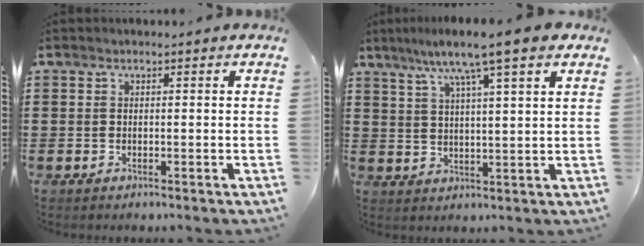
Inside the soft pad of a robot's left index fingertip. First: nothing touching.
{"total": 8.2, "force": [5.9, 0.3, 5.6], "torque": [-0.128, -0.009, 0.100]}